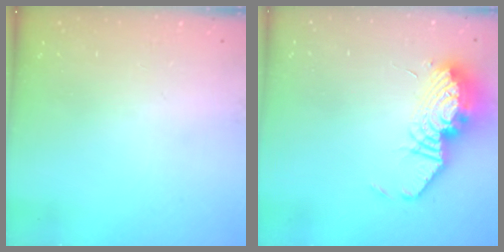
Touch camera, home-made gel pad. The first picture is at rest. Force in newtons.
{"total": 17.0, "press": 15.4, "slide": 7.2}